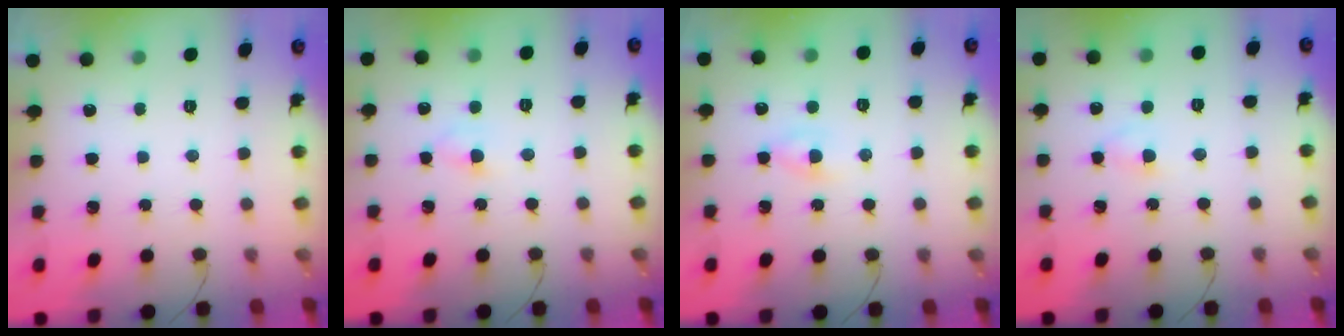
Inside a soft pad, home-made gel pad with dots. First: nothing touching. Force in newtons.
{"total": 3.2, "press": 3.0, "slide": 1.2}
{"total": 2.2, "press": 2.1, "slide": 0.9}
{"total": 2.4, "press": 2.3, "slide": 0.9}